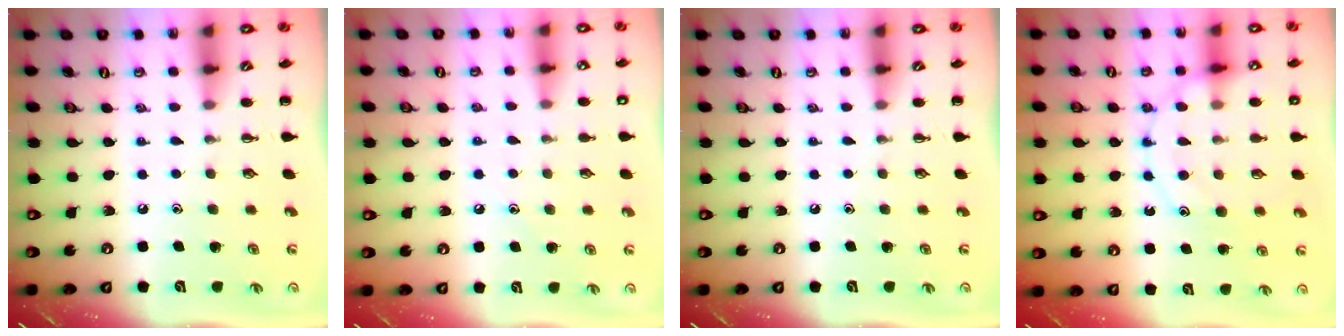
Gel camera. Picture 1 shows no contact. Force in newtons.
{"total": 6.4, "press": 6.1, "slide": 1.9}
{"total": 0.0}
{"total": 13.1, "press": 13.0, "slide": 1.4}